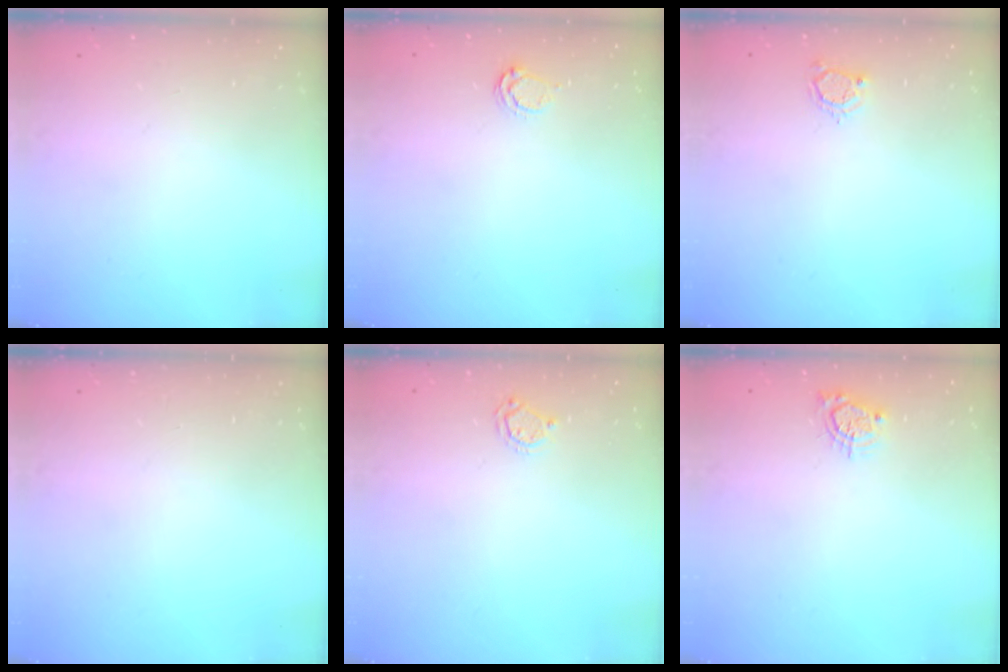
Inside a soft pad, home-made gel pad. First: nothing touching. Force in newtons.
{"total": 3.4, "press": 3.3, "slide": 0.8}
{"total": 3.8, "press": 3.8, "slide": 0.5}
{"total": 0.0}
{"total": 4.1, "press": 4.1, "slide": 0.4}
{"total": 5.2, "press": 5.1, "slide": 0.5}